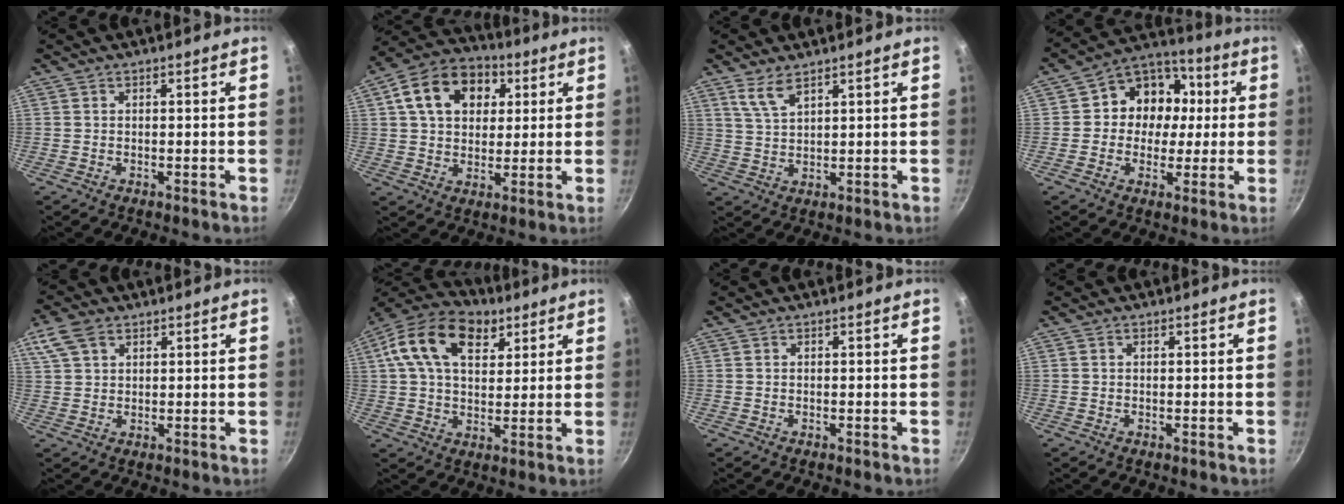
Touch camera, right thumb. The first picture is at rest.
{"total": 15.0, "force": [4.7, 10.9, 9.1], "torque": [-0.133, 0.016, 0.065]}
{"total": 4.5, "force": [3.1, 1.4, 2.9], "torque": [-0.058, -0.018, 0.068]}
{"total": 12.6, "force": [1.1, 11.0, 6.0], "torque": [-0.048, 0.022, -0.005]}
{"total": 6.3, "force": [3.3, 4.1, 3.6], "torque": [-0.066, 0.004, 0.062]}
{"total": 16.8, "force": [7.1, 10.4, 11.1], "torque": [-0.177, 0.000, 0.107]}
{"total": 0.0}
{"total": 0.0}